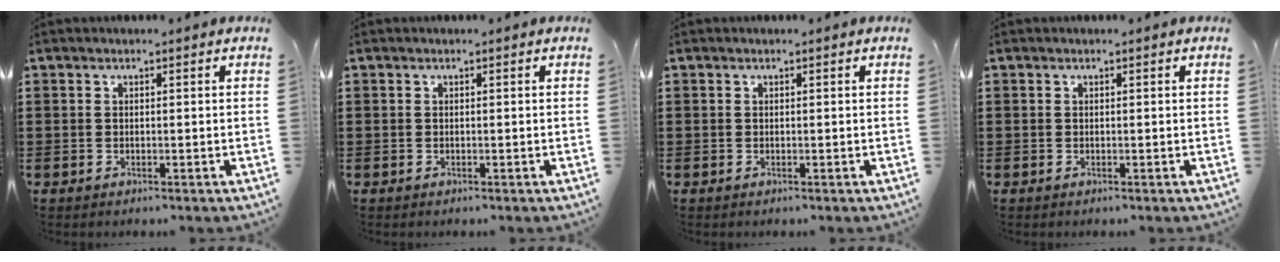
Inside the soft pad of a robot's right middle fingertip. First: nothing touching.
{"total": 0.0}
{"total": 0.0}
{"total": 0.0}